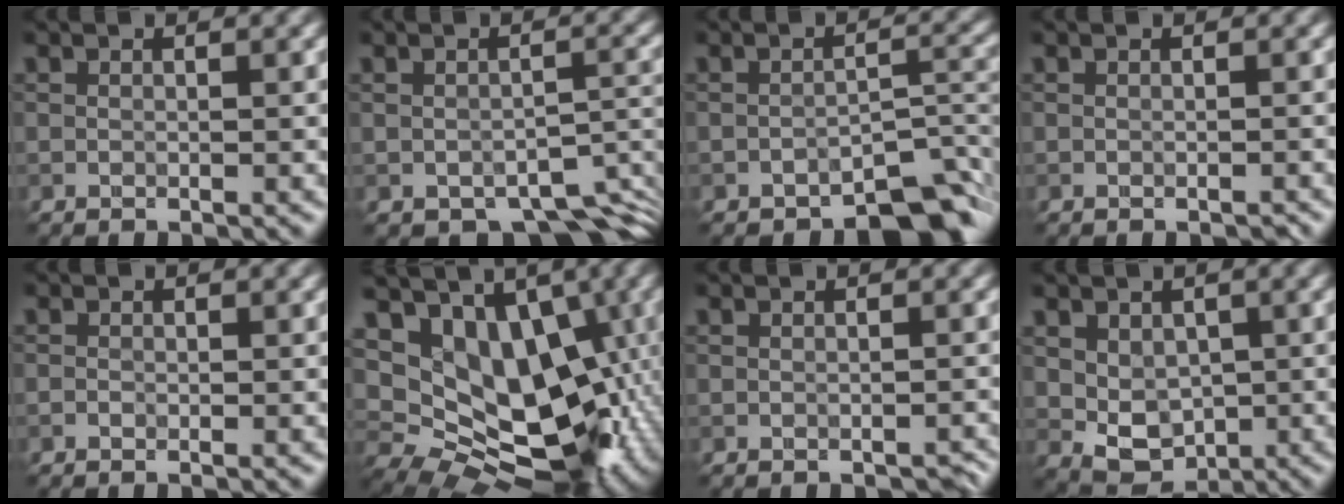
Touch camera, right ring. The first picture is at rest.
{"total": 5.9, "force": [-4.0, 2.7, 3.3], "torque": [-0.024, -0.018, -0.050]}
{"total": 5.9, "force": [-4.7, 1.8, 3.0], "torque": [-0.029, 0.002, -0.069]}
{"total": 0.8, "force": [-0.8, 0.1, 0.2], "torque": [0.003, 0.003, -0.008]}
{"total": 0.0}
{"total": 12.5, "force": [2.3, 8.7, 8.7], "torque": [-0.114, -0.018, 0.046]}
{"total": 1.6, "force": [-1.4, 0.5, 0.5], "torque": [-0.006, 0.008, -0.013]}
{"total": 5.3, "force": [0.3, 3.9, 3.5], "torque": [-0.066, -0.009, 0.011]}